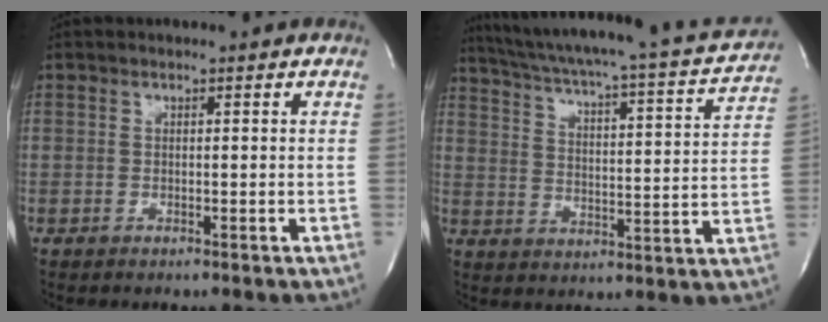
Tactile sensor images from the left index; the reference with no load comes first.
{"total": 22.3, "force": [20.2, 1.8, 9.3], "torque": [-0.151, -0.033, 0.266]}